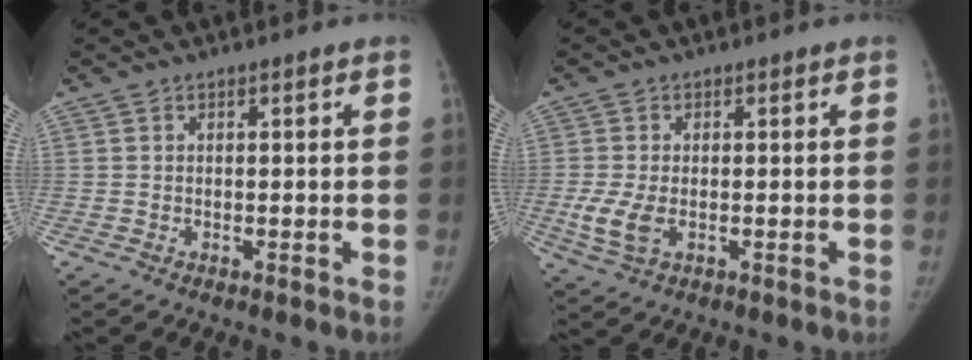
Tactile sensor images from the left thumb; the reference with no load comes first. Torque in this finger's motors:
{"motor_torque": [-0.08, 0.11, 0.37, -0.17, 0.04]}